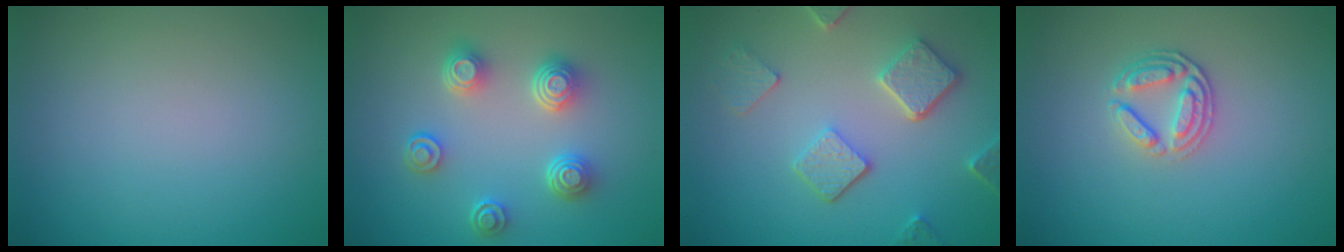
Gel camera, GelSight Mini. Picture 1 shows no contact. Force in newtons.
{"total": 4.2, "press": 3.4, "slide": 2.5}
{"total": 5.0, "press": 3.9, "slide": 3.2}
{"total": 2.7, "press": 2.4, "slide": 1.2}